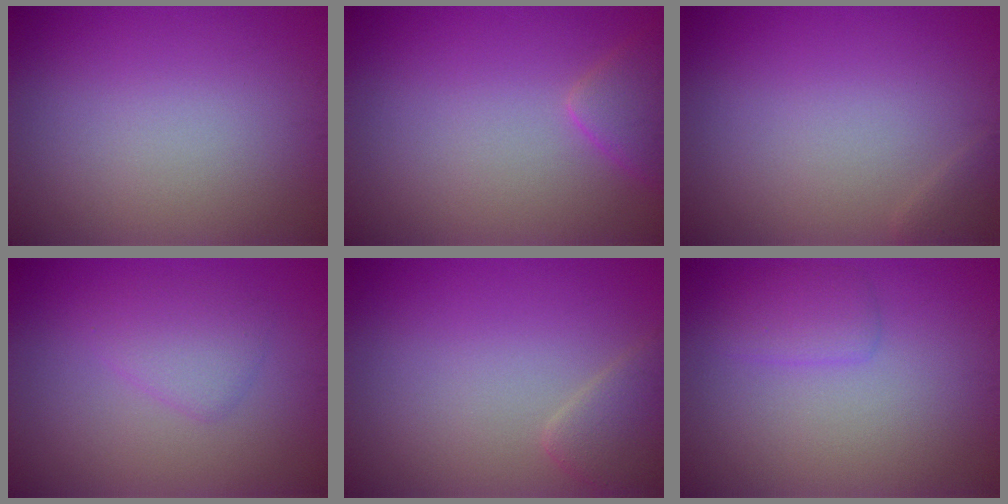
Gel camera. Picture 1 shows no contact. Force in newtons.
{"total": 2.5, "press": 2.4, "slide": 0.2}
{"total": 0.8, "press": 0.8, "slide": 0.1}
{"total": 2.3, "press": 2.3, "slide": 0.1}
{"total": 2.3, "press": 2.3, "slide": 0.2}
{"total": 1.9, "press": 1.9, "slide": 0.1}